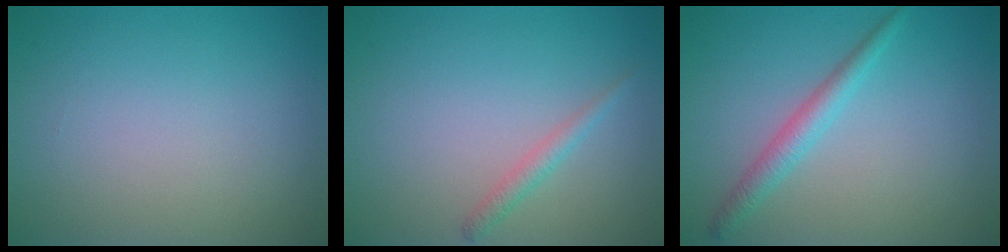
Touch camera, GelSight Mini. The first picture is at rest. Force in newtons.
{"total": 1.4, "press": 1.4, "slide": 0.1}
{"total": 2.2, "press": 2.2, "slide": 0.1}